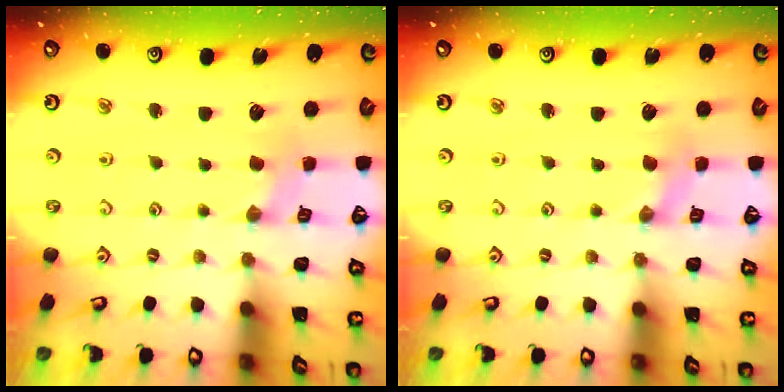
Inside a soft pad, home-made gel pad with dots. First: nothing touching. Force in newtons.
{"total": 0.0}